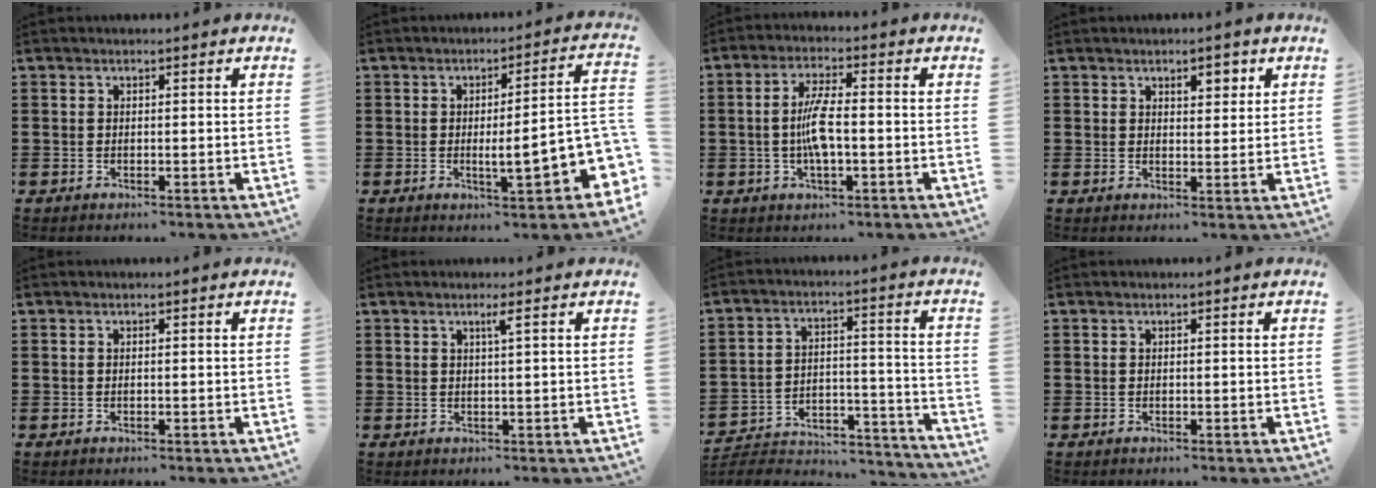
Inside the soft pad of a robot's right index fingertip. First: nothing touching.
{"total": 9.1, "force": [-1.8, 2.0, 8.7], "torque": [-0.118, -0.017, -0.029]}
{"total": 6.1, "force": [-0.7, 1.7, 5.8], "torque": [-0.126, -0.001, -0.021]}
{"total": 3.0, "force": [1.7, 1.4, 2.1], "torque": [-0.028, 0.001, 0.026]}
{"total": 0.0}
{"total": 1.4, "force": [0.6, -0.3, 1.3], "torque": [-0.023, -0.002, 0.008]}
{"total": 4.6, "force": [-4.3, 1.3, 0.9], "torque": [-0.018, 0.006, -0.090]}
{"total": 0.0}